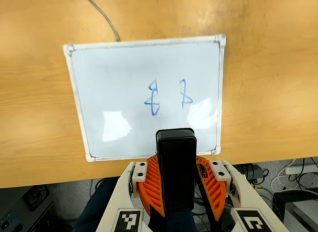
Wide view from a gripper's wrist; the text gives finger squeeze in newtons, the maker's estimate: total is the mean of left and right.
{"total": 6.8, "left": 7.7, "right": 6.0}